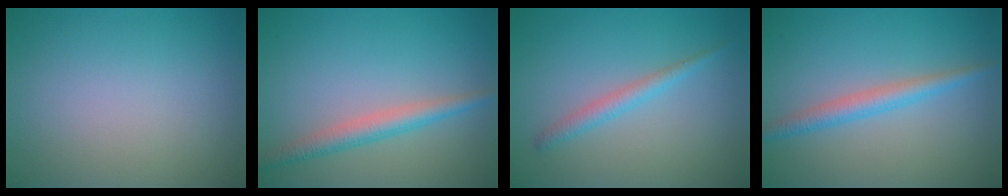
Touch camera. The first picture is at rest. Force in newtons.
{"total": 2.8, "press": 2.8, "slide": 0.1}
{"total": 1.8, "press": 1.8, "slide": 0.1}
{"total": 2.4, "press": 2.4, "slide": 0.0}